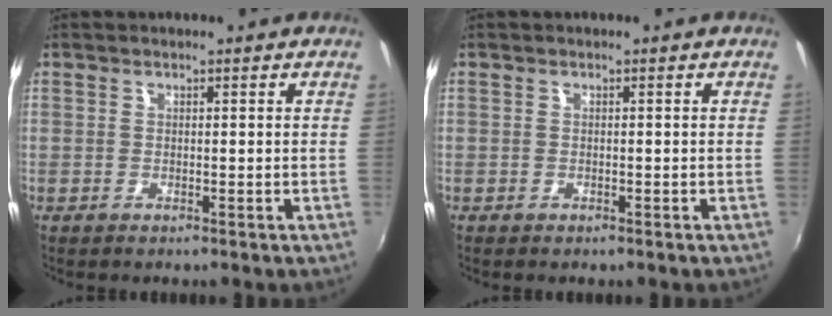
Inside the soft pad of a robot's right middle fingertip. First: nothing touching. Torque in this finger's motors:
{"motor_torque": [-0.15, 0.05, -0.01, -0.01]}